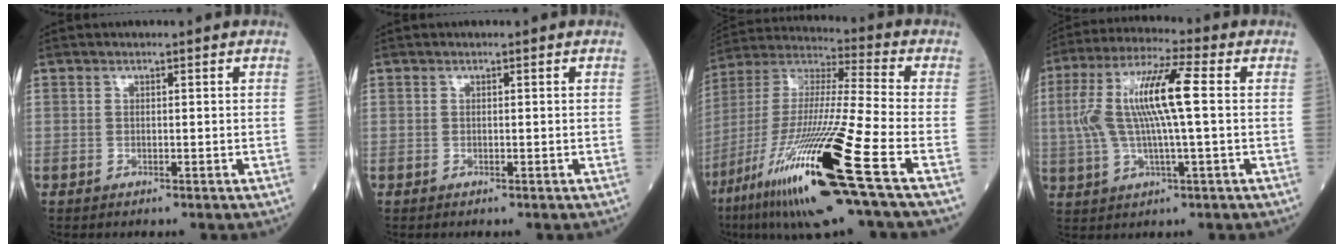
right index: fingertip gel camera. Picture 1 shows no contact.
{"total": 0.0}
{"total": 24.3, "force": [-11.7, 0.3, 21.3], "torque": [-0.419, -0.059, -0.219]}
{"total": 12.4, "force": [1.2, 1.5, 12.3], "torque": [-0.255, 0.023, 0.019]}